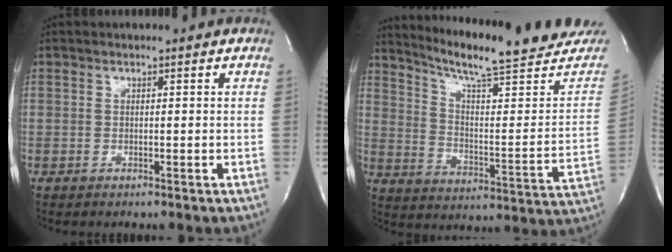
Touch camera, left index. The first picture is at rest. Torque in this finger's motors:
{"motor_torque": [-0.09, -0.06, 0.25, 0.08]}